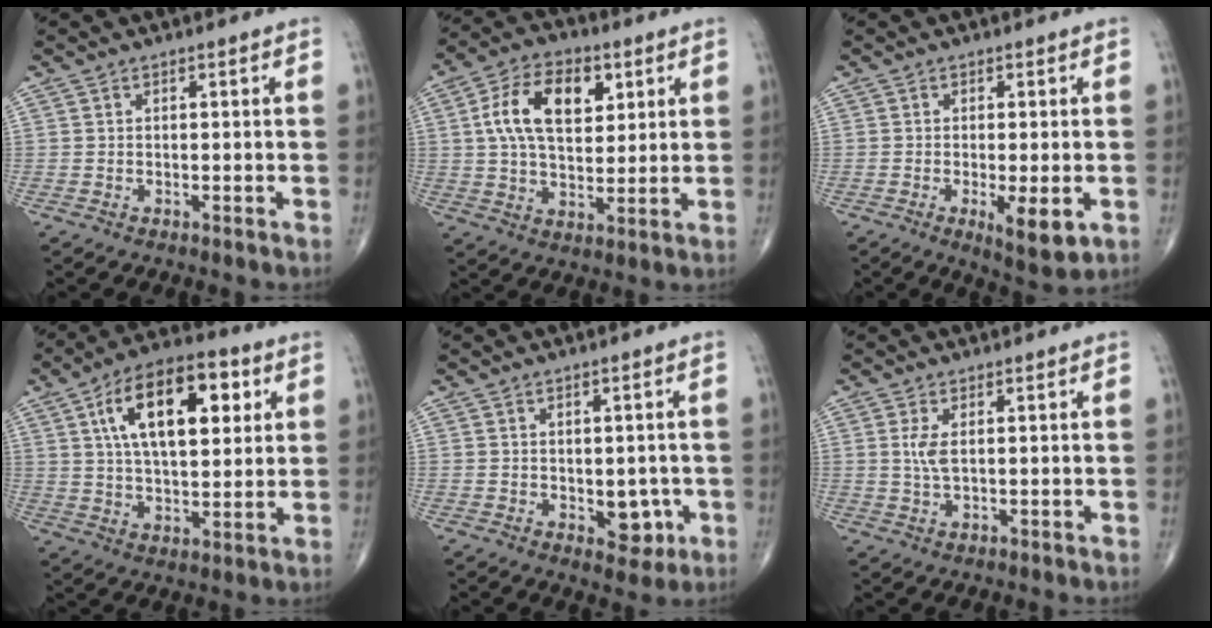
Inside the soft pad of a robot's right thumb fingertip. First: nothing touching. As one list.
[{"total": 13.9, "force": [4.1, 8.1, 10.5], "torque": [-0.163, -0.001, 0.070]}, {"total": 6.5, "force": [-1.9, 1.8, 5.9], "torque": [-0.089, -0.018, -0.026]}, {"total": 18.2, "force": [6.0, 8.7, 14.8], "torque": [-0.218, 0.000, 0.095]}, {"total": 5.2, "force": [-1.0, 3.3, 3.8], "torque": [-0.015, -0.001, -0.006]}, {"total": 3.1, "force": [0.7, 1.1, 2.8], "torque": [-0.064, -0.002, 0.018]}]